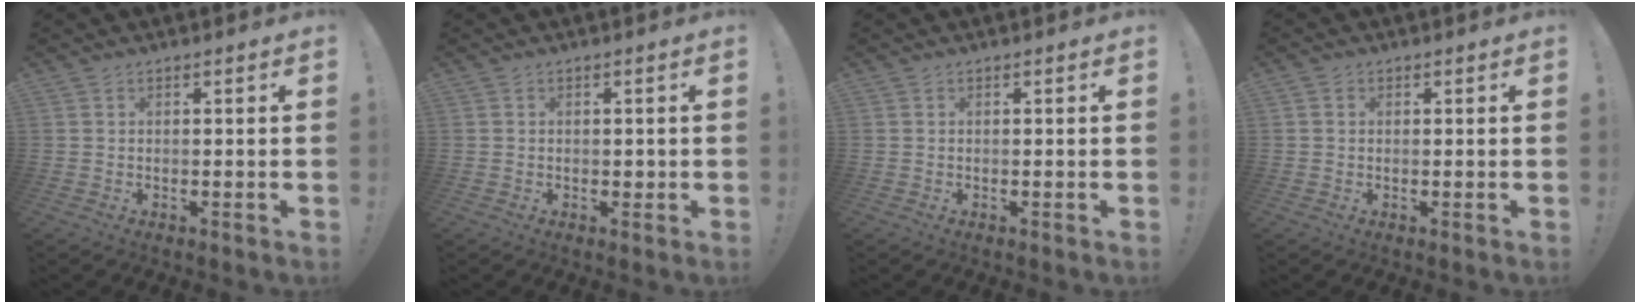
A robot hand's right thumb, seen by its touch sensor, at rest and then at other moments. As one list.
[{"total": 0.9, "force": [0.1, 0.8, 0.4], "torque": [-0.006, 0.005, 0.001]}, {"total": 0.0}, {"total": 0.9, "force": [0.0, 0.9, 0.2], "torque": [0.000, 0.001, 0.000]}]